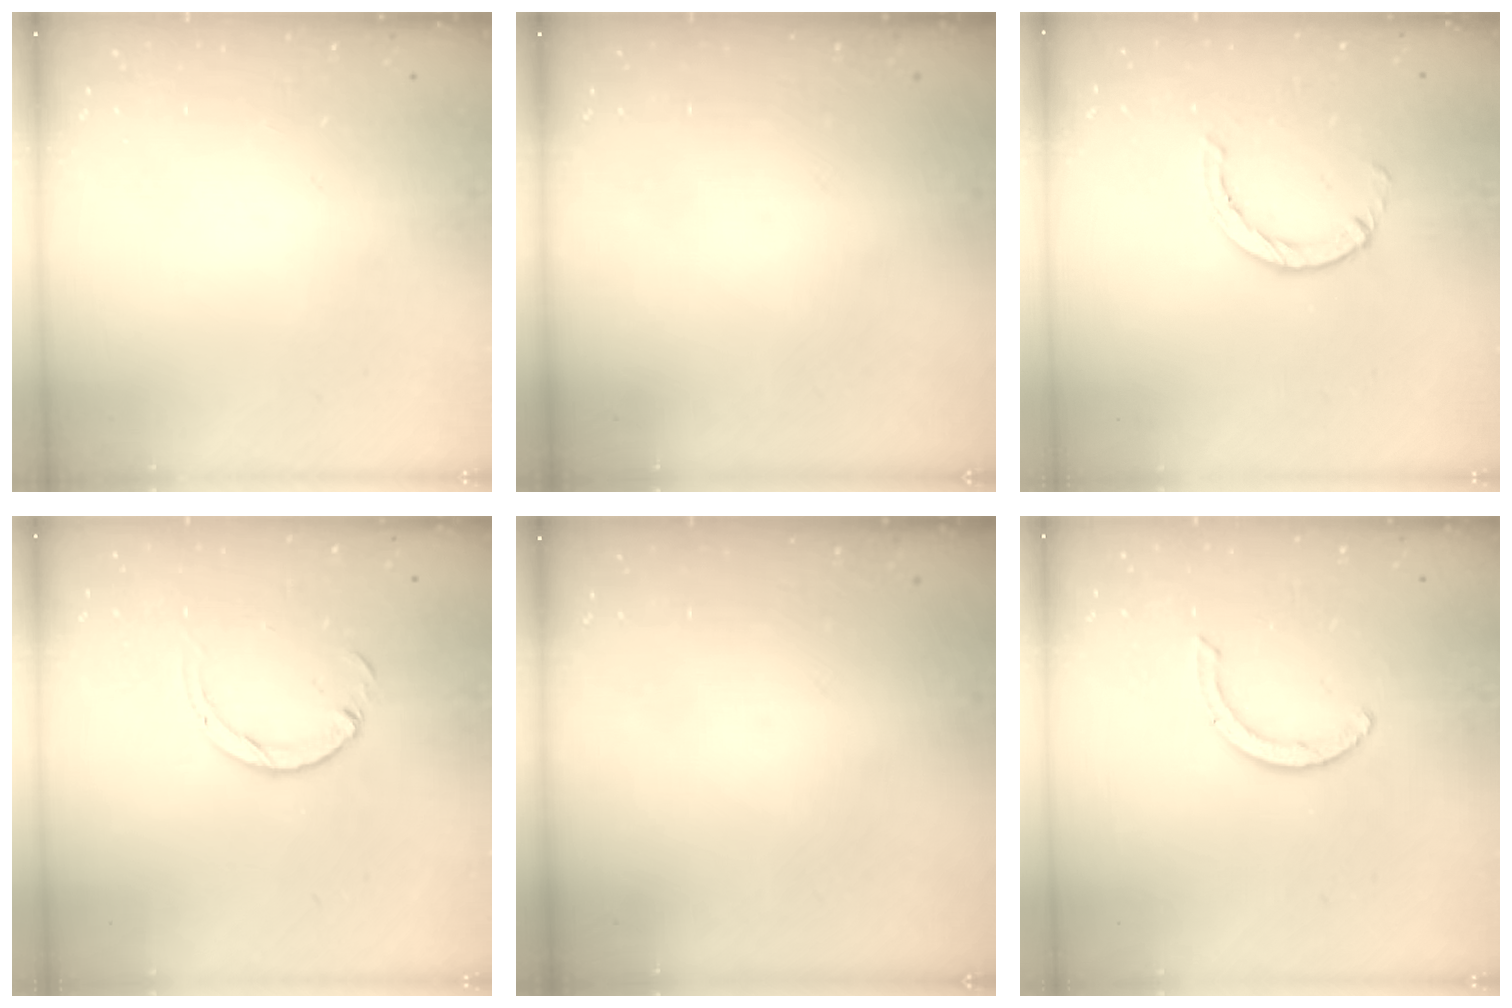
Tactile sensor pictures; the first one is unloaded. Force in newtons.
{"total": 0.0}
{"total": 1.4, "press": 1.4, "slide": 0.3}
{"total": 4.6, "press": 4.6, "slide": 0.3}
{"total": 0.0}
{"total": 3.1, "press": 3.1, "slide": 0.1}